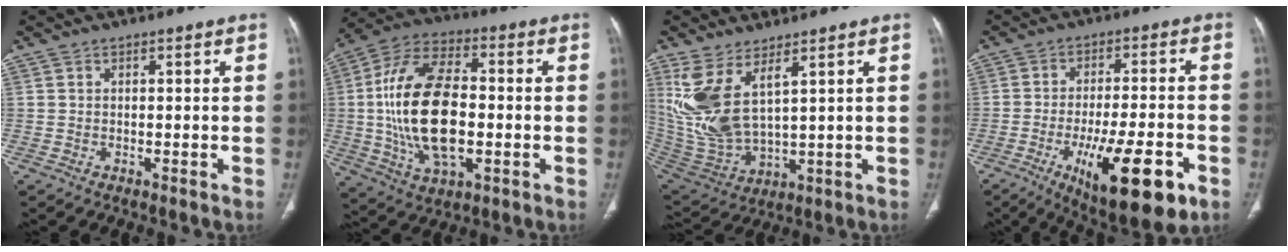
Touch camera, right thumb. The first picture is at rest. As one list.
[{"total": 21.1, "force": [-1.2, 11.2, 17.8], "torque": [-0.341, 0.014, -0.017]}, {"total": 13.1, "force": [5.5, 5.3, 10.6], "torque": [-0.233, -0.033, 0.135]}, {"total": 18.0, "force": [-7.5, 5.7, 15.4], "torque": [-0.223, 0.016, -0.102]}]